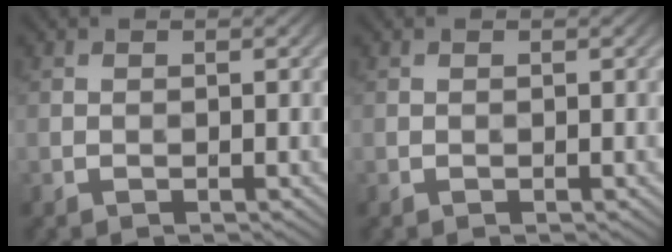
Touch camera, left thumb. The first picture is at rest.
{"total": 0.0}